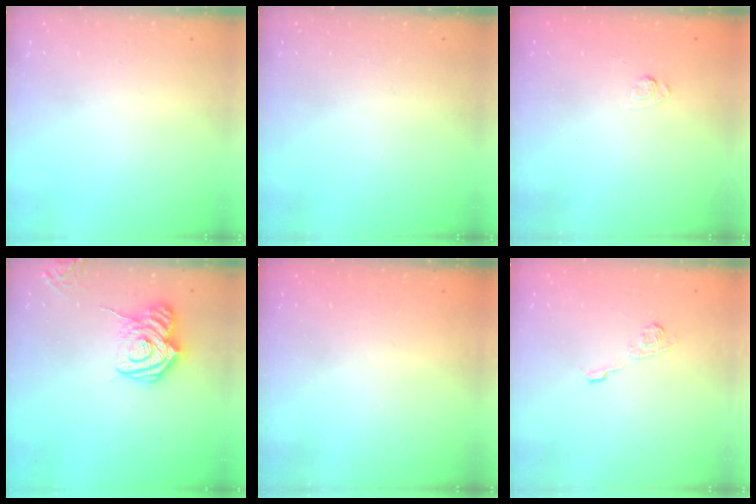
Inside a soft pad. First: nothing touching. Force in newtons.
{"total": 0.0}
{"total": 2.2, "press": 1.8, "slide": 1.3}
{"total": 14.7, "press": 14.6, "slide": 1.5}
{"total": 2.5, "press": 2.4, "slide": 0.8}
{"total": 9.1, "press": 9.0, "slide": 1.4}